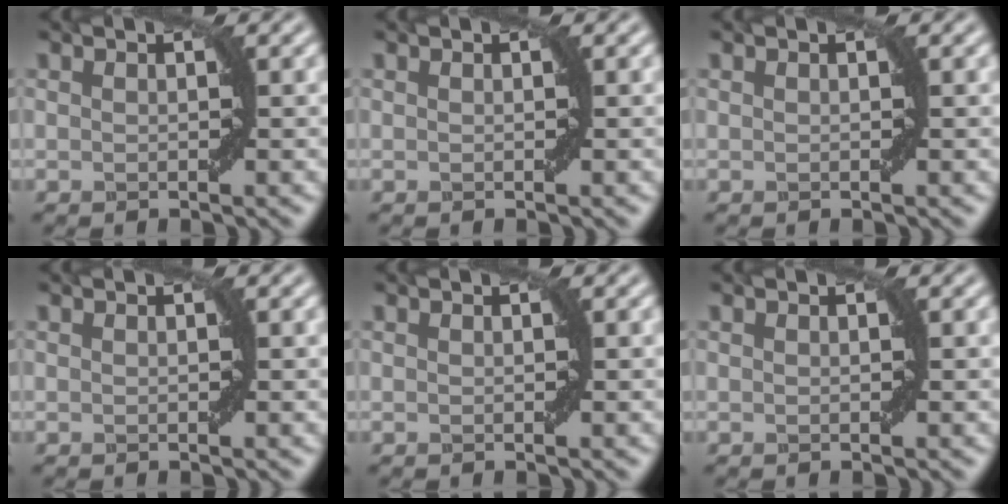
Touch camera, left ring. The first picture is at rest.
{"total": 0.0}
{"total": 0.0}
{"total": 0.0}
{"total": 0.0}
{"total": 0.0}